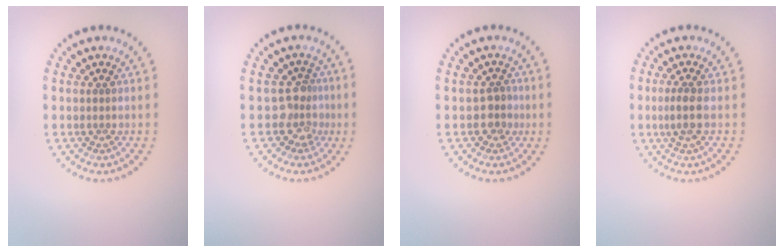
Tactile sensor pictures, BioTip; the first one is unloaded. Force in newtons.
{"total": 2.4, "press": 1.9, "slide": 1.4}
{"total": 1.7, "press": 1.5, "slide": 0.9}
{"total": 1.9, "press": 1.6, "slide": 1.0}